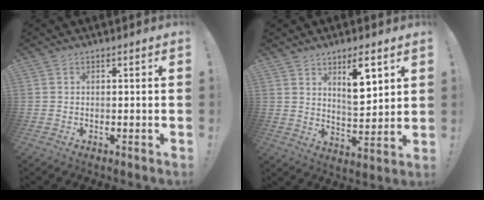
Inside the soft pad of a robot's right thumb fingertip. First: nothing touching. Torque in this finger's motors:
{"motor_torque": [0.26, 1.55, 0.20, 0.15, -0.02]}